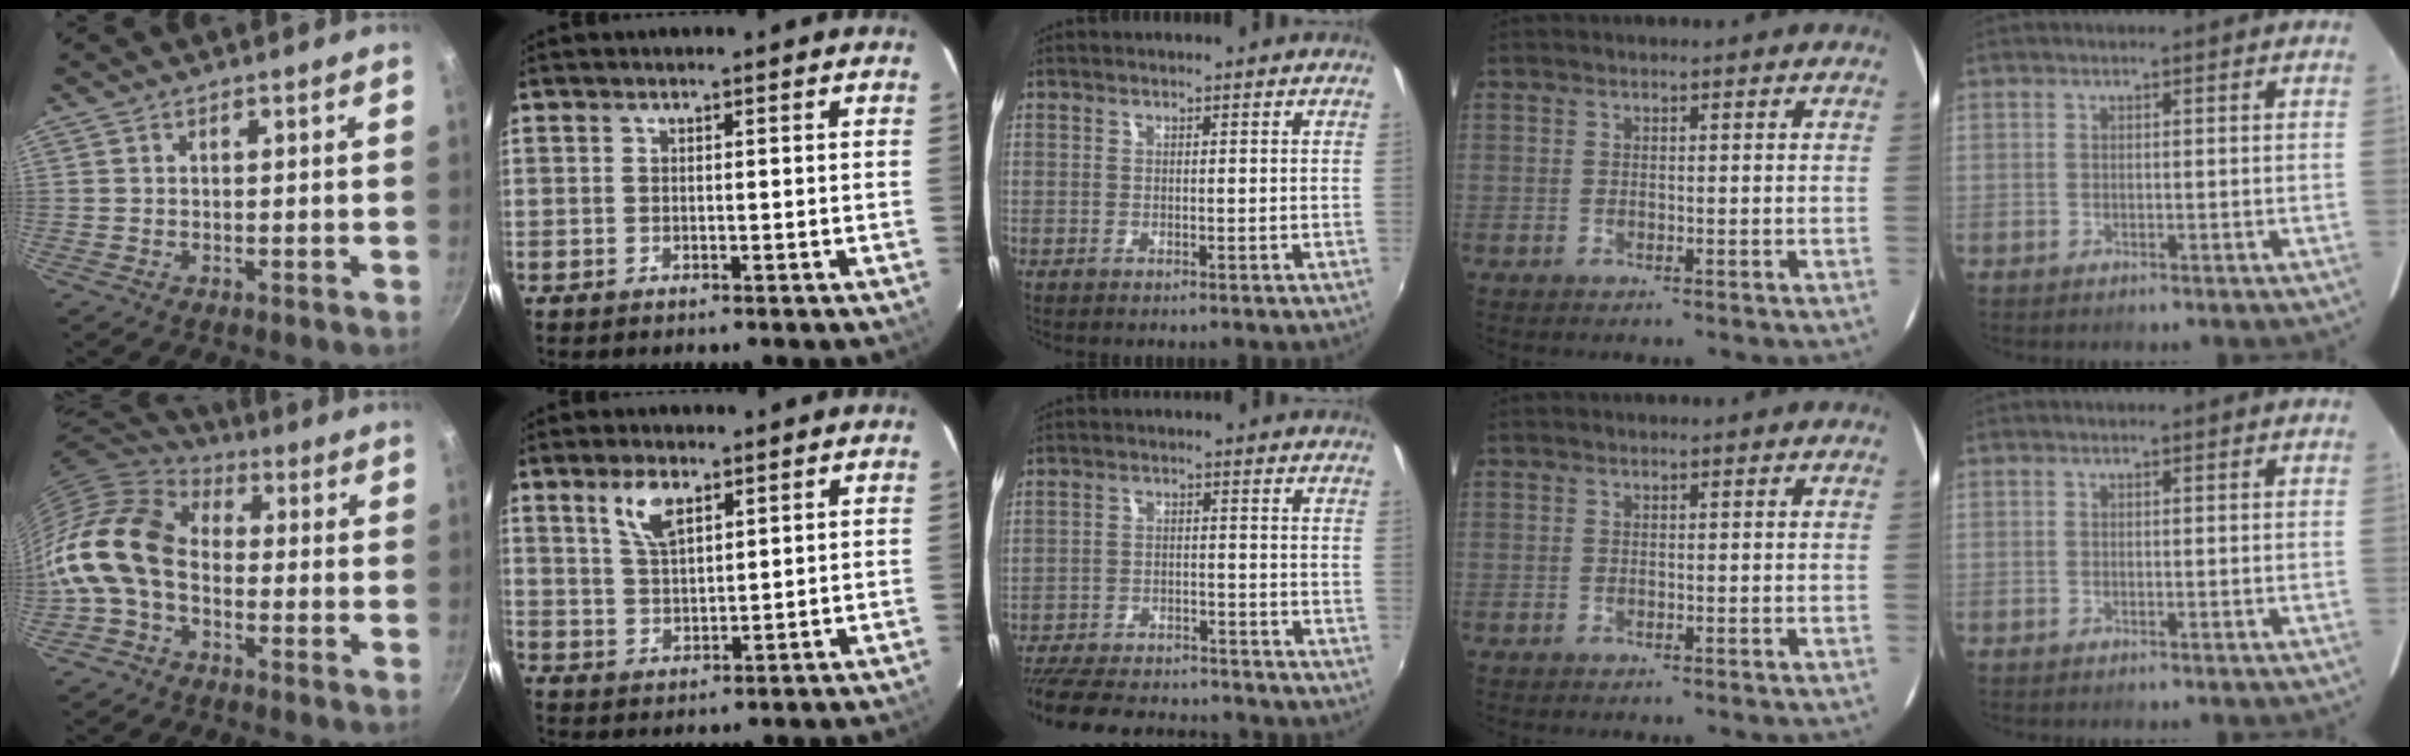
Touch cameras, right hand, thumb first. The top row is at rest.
{"thumb": {"total": 14.9, "force": [-2.8, 10.1, 10.6], "torque": [-0.190, 0.040, -0.080]}, "index": {"total": 6.2, "force": [3.6, 2.7, 4.4], "torque": [-0.084, 0.007, 0.073]}, "middle": {"total": 20.5, "force": [-17.7, 6.3, 8.2], "torque": [-0.187, -0.013, -0.253]}}